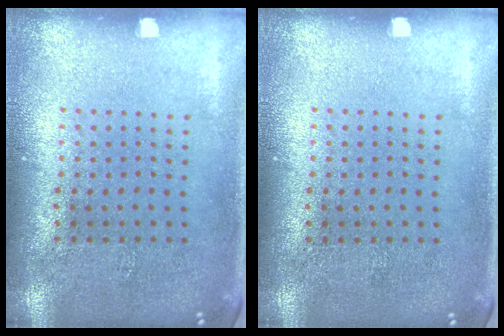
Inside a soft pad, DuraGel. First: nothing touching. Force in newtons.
{"total": 0.0}